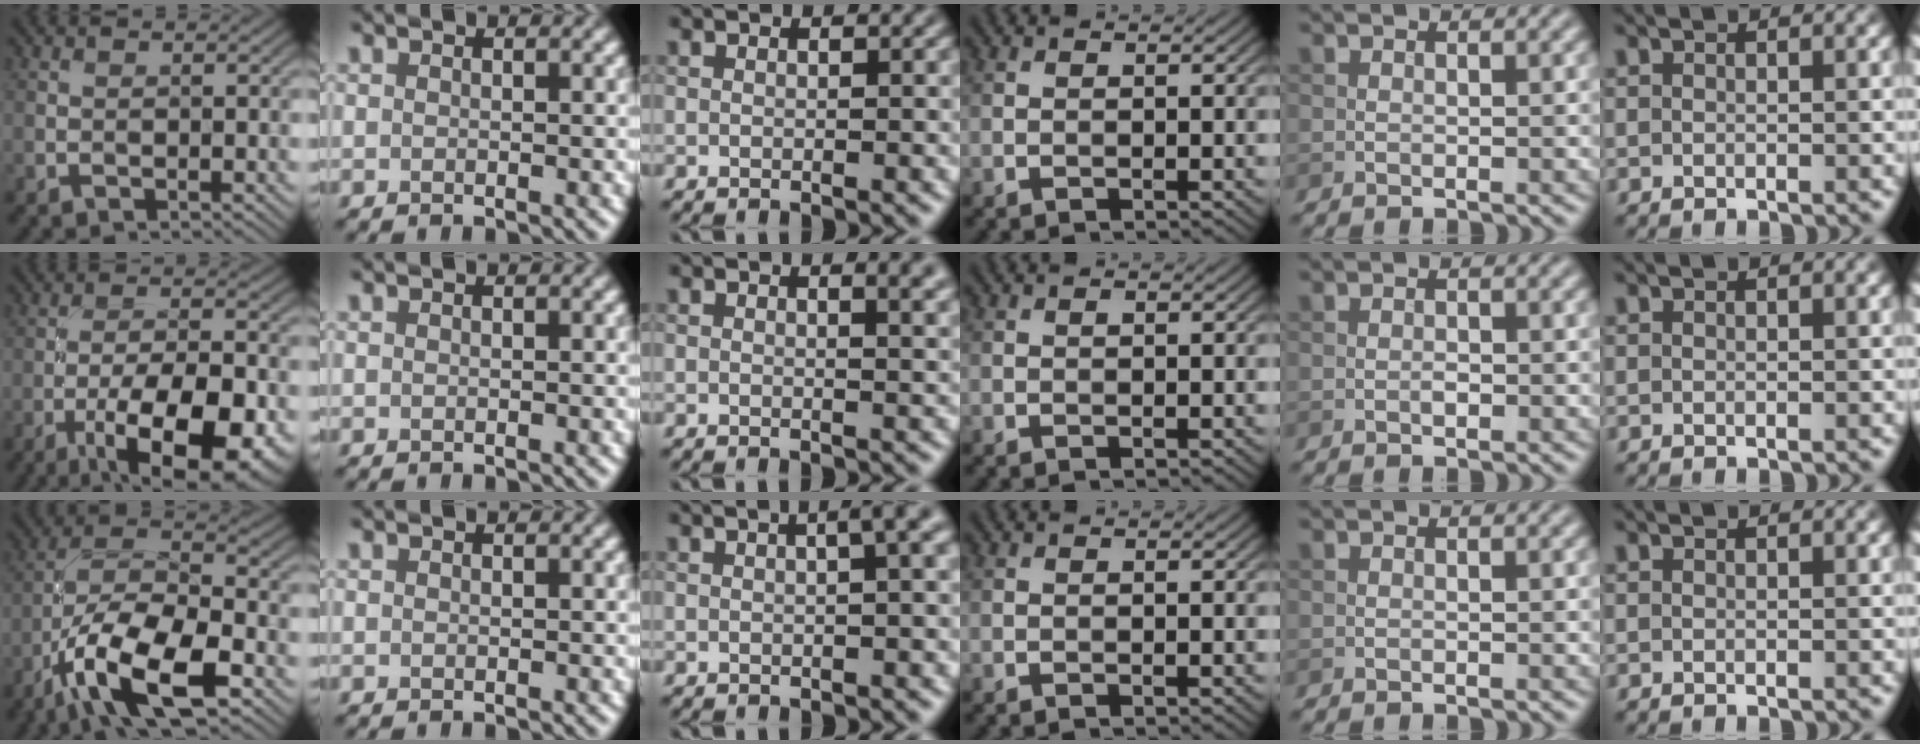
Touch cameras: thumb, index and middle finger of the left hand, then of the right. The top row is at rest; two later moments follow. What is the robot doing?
{"motion": "screw", "object": "medicine bottle"}